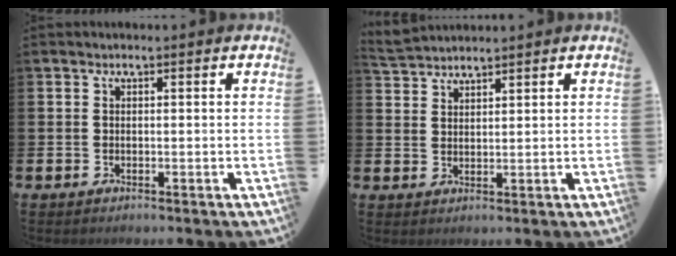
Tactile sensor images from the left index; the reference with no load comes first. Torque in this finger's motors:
{"motor_torque": [0.90, -1.24, 0.41, 0.14]}